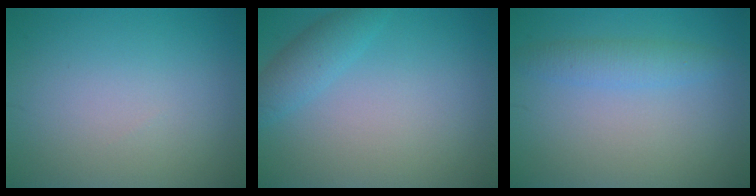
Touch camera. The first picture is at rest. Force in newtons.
{"total": 2.4, "press": 2.4, "slide": 0.1}
{"total": 2.2, "press": 2.2, "slide": 0.2}